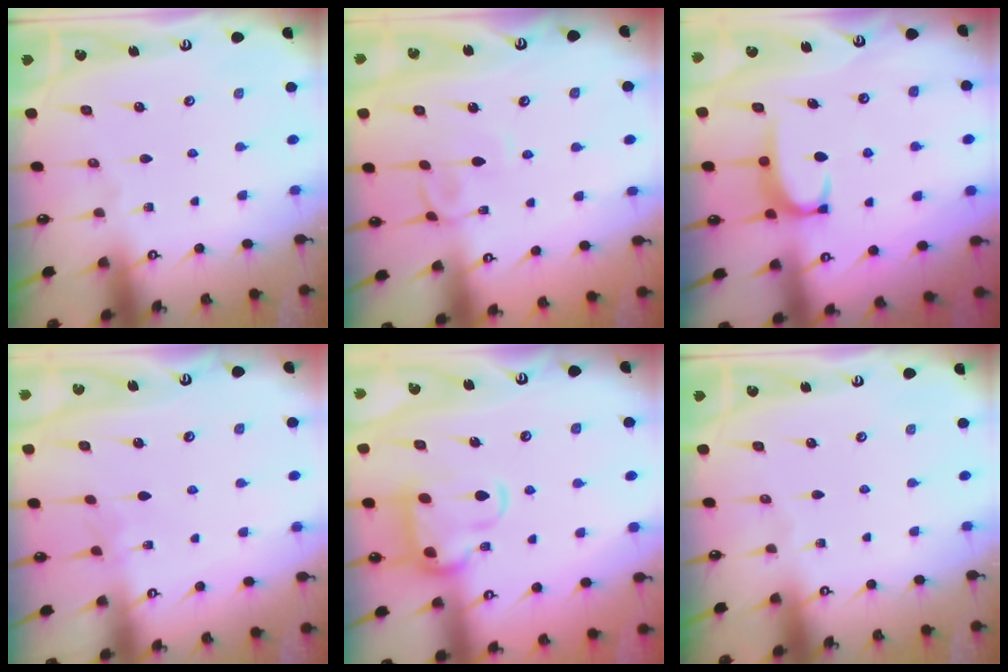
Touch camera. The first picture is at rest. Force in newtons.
{"total": 3.8, "press": 3.8, "slide": 0.1}
{"total": 2.6, "press": 2.6, "slide": 0.4}
{"total": 2.3, "press": 2.3, "slide": 0.4}
{"total": 6.1, "press": 5.9, "slide": 1.5}
{"total": 0.0}